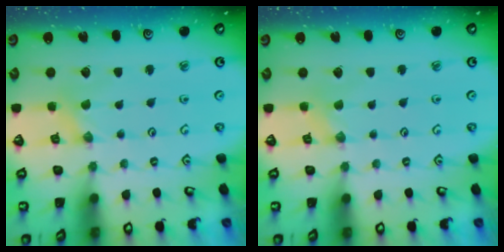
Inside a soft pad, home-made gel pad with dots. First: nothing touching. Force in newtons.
{"total": 1.2, "press": 1.2, "slide": 0.1}